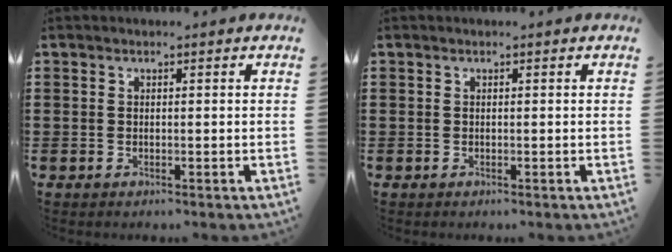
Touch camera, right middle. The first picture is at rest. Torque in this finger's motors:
{"motor_torque": [-0.02, -0.02, 0.05, -0.01]}